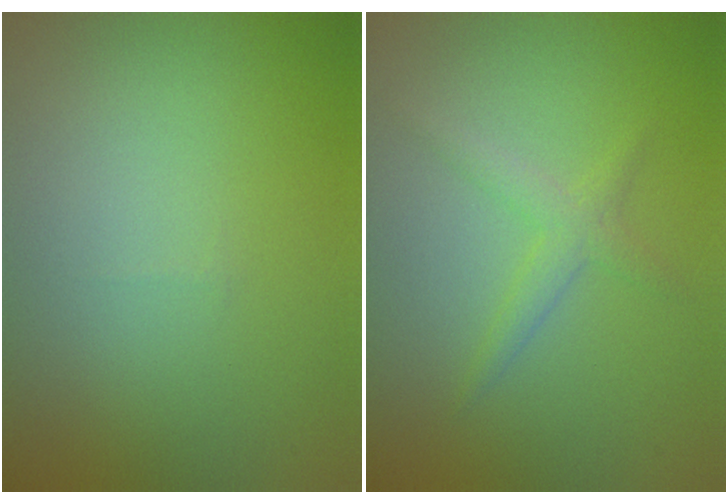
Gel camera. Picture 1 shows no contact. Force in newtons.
{"total": 1.8, "press": 1.8, "slide": 0.1}